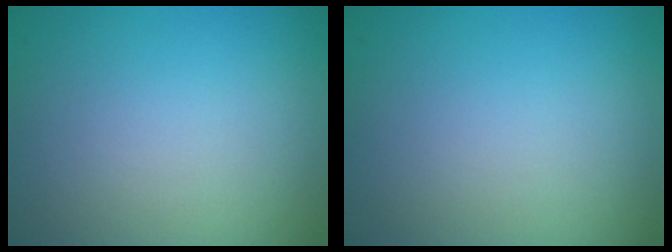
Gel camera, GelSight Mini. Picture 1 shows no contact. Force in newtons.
{"total": 0.0}